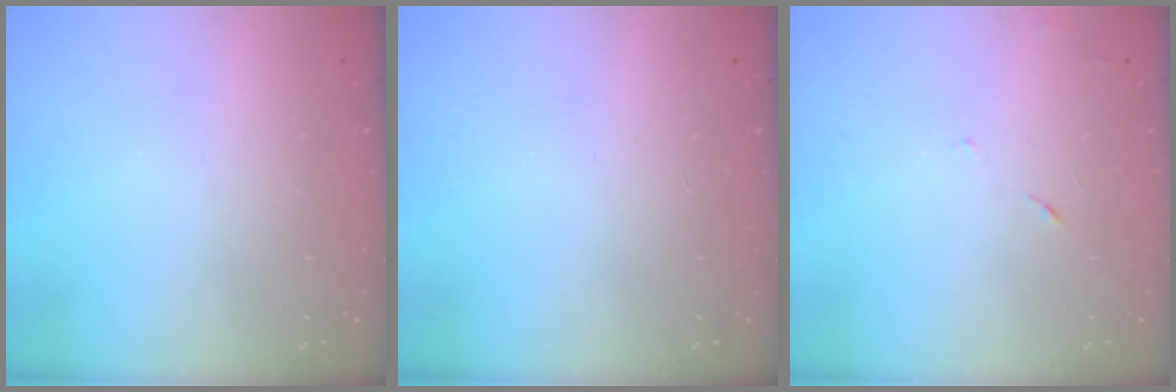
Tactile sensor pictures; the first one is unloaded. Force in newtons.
{"total": 0.0}
{"total": 3.9, "press": 3.8, "slide": 0.9}